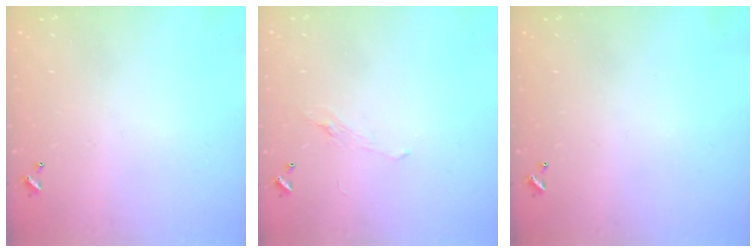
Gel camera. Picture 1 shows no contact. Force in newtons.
{"total": 2.2, "press": 2.1, "slide": 0.8}
{"total": 0.0}